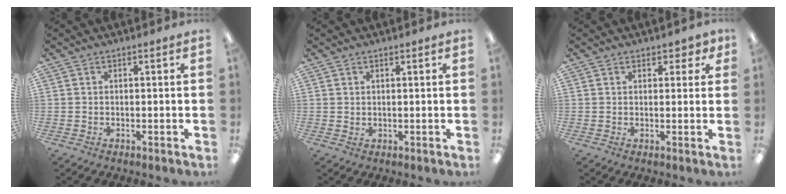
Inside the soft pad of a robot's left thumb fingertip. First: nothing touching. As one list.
[{"total": 0.8, "force": [0.7, 0.4, 0.1], "torque": [-0.003, 0.000, 0.014]}, {"total": 2.7, "force": [1.8, 1.6, 1.2], "torque": [-0.008, -0.001, 0.029]}]